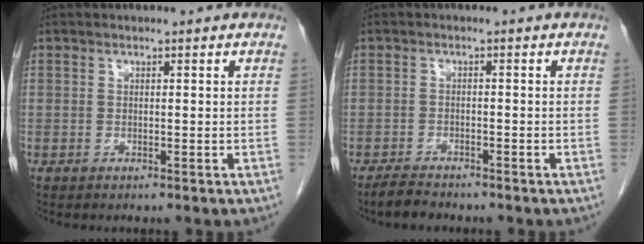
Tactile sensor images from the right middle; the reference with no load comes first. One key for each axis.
{"total": 2.8, "fx": -2.6, "fy": 0.7, "fz": 0.9, "tx": -0.023, "ty": -0.006, "tz": -0.045}